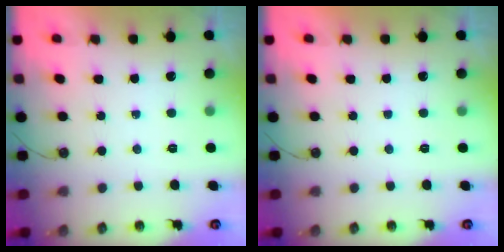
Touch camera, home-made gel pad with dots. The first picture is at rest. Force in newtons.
{"total": 0.0}